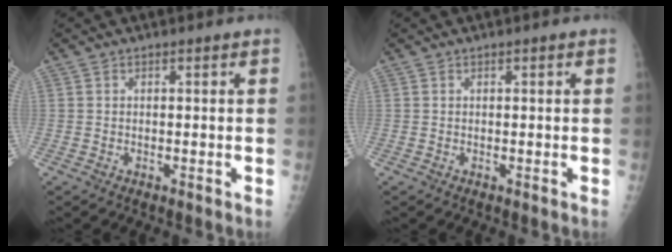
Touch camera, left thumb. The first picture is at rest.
{"total": 0.5, "force": [0.2, 0.1, 0.4], "torque": [-0.007, 0.001, 0.002]}